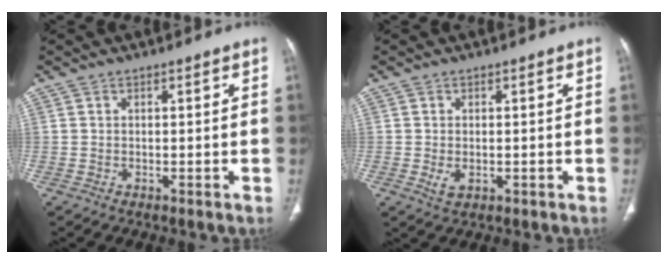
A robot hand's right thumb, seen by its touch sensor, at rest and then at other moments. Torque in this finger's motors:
{"motor_torque": [-0.29, 0.15, 0.39, 0.22, 0.06]}